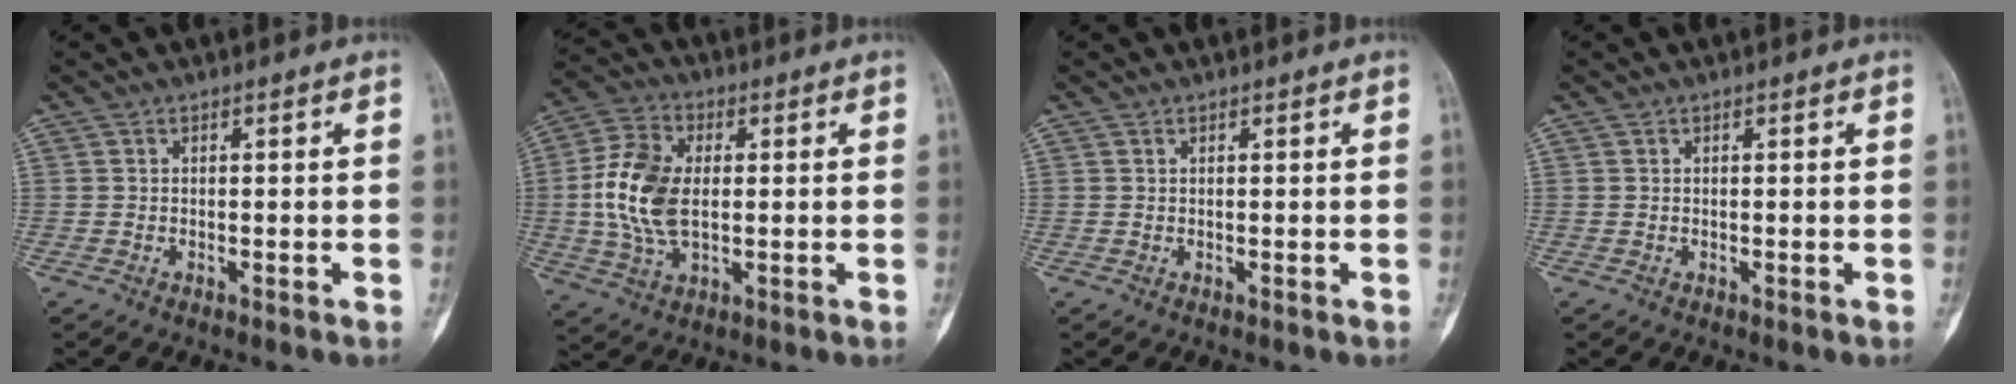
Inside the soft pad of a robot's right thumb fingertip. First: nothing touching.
{"total": 12.7, "force": [0.4, 7.6, 10.2], "torque": [-0.211, 0.009, 0.006]}
{"total": 0.0}
{"total": 0.0}